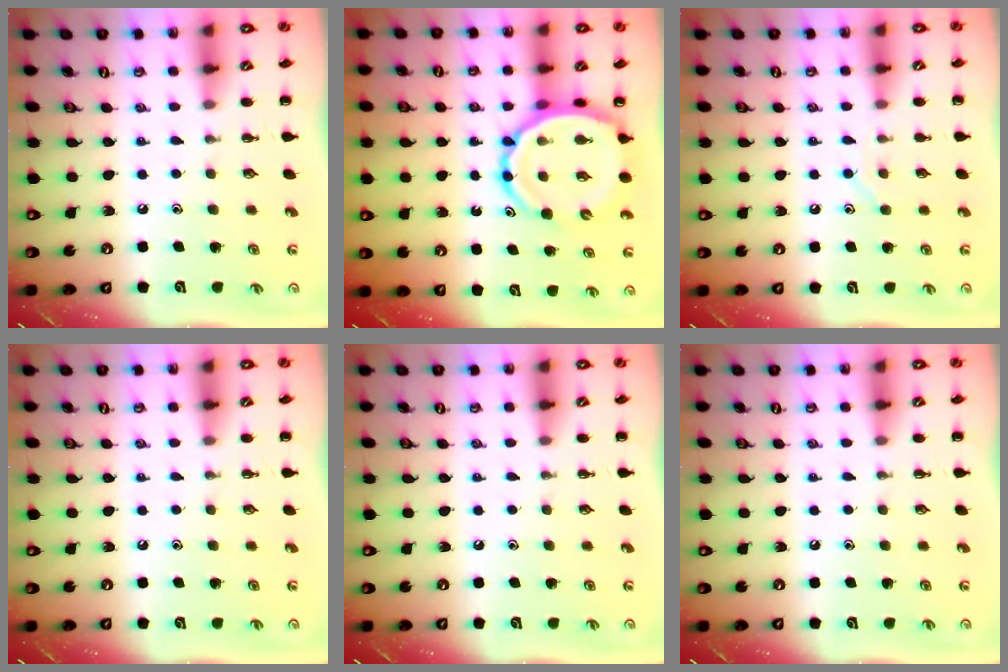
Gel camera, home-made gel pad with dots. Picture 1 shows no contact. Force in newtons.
{"total": 12.8, "press": 12.2, "slide": 3.7}
{"total": 6.3, "press": 6.2, "slide": 1.1}
{"total": 0.0}
{"total": 0.0}
{"total": 0.0}